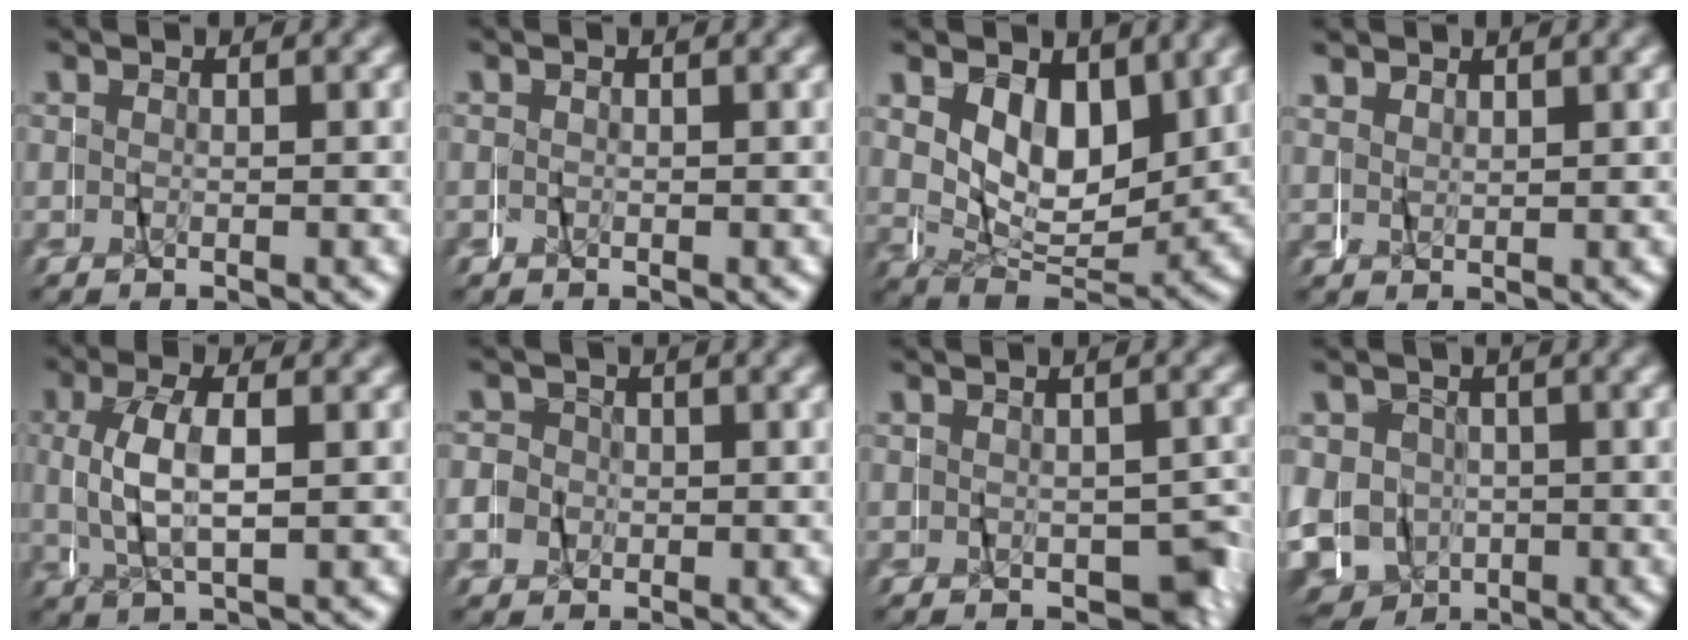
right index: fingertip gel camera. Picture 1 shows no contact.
{"total": 0.6, "force": [0.1, 0.6, -0.2], "torque": [0.002, 0.002, 0.000]}
{"total": 6.8, "force": [2.5, 4.9, 4.0], "torque": [-0.067, -0.004, 0.036]}
{"total": 1.4, "force": [1.3, 0.4, -0.3], "torque": [-0.003, -0.002, 0.027]}
{"total": 3.6, "force": [0.5, 1.7, 3.1], "torque": [-0.079, 0.001, 0.010]}
{"total": 4.9, "force": [0.6, 4.7, 1.2], "torque": [-0.023, 0.008, -0.002]}
{"total": 3.4, "force": [-1.1, 2.2, 2.3], "torque": [-0.026, -0.005, -0.013]}
{"total": 9.6, "force": [-1.9, 9.1, 2.3], "torque": [-0.069, -0.045, -0.016]}